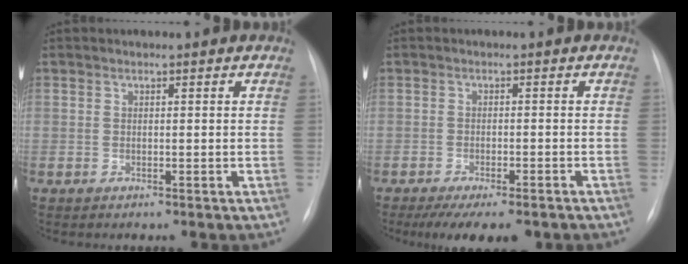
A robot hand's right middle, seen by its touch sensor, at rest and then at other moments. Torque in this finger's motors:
{"motor_torque": [0.93, -0.91, 0.13, 0.04]}